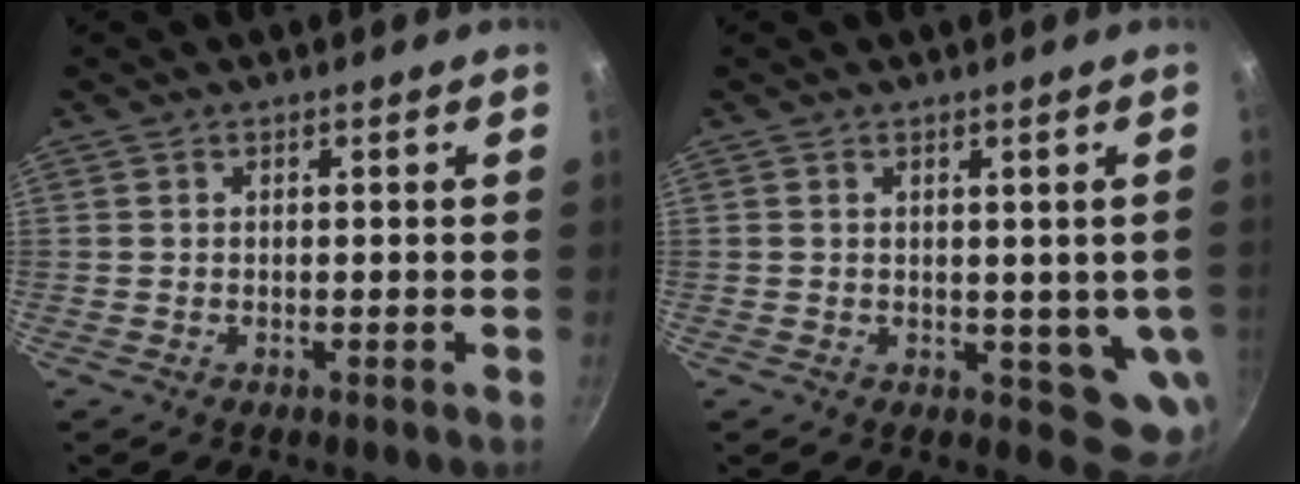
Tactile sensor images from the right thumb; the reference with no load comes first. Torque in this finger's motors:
{"motor_torque": [0.39, 0.48, 0.81, -0.03, 0.12]}